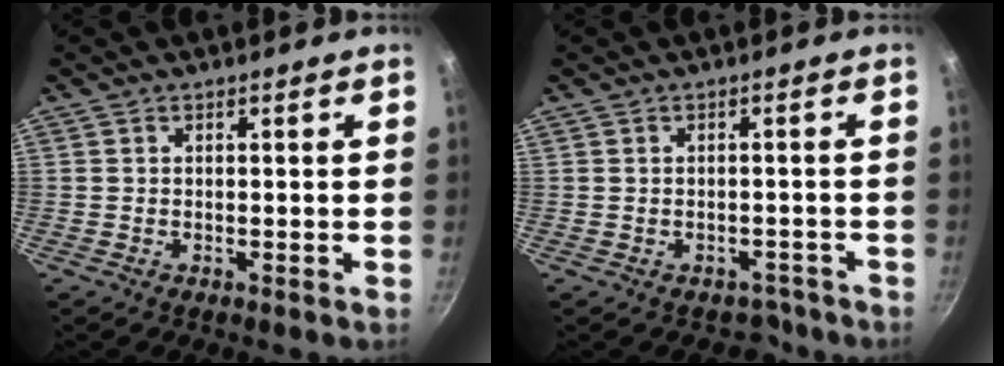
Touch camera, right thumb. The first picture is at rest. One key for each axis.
{"total": 2.9, "fx": -2.2, "fy": 1.9, "fz": -0.2, "tx": 0.039, "ty": 0.041, "tz": -0.014}